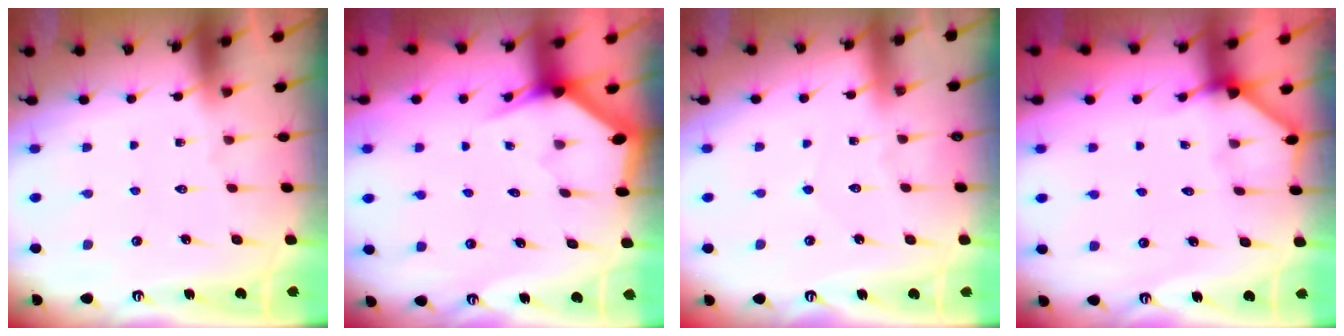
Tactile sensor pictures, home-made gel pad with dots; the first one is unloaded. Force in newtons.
{"total": 3.1, "press": 3.1, "slide": 0.1}
{"total": 2.9, "press": 2.9, "slide": 0.3}
{"total": 3.6, "press": 3.6, "slide": 0.4}